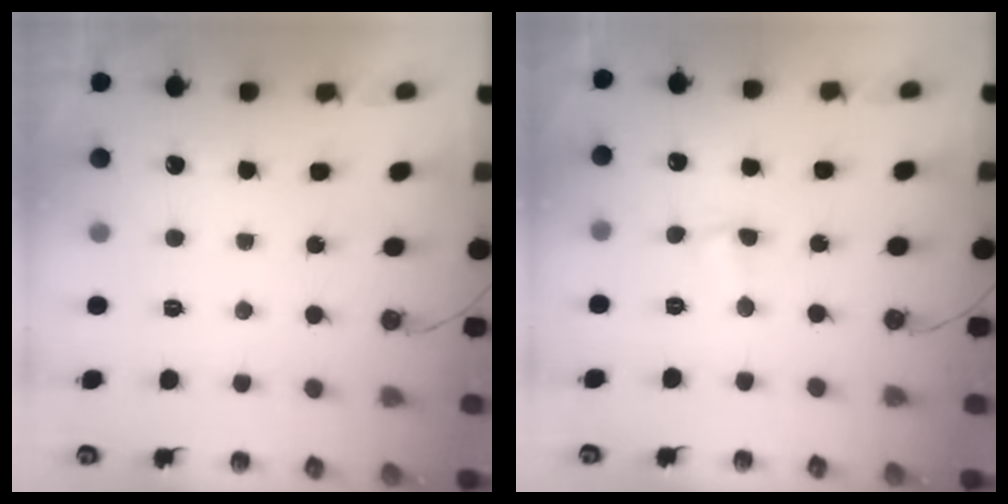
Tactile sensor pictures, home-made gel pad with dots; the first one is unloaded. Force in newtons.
{"total": 2.4, "press": 2.4, "slide": 0.6}